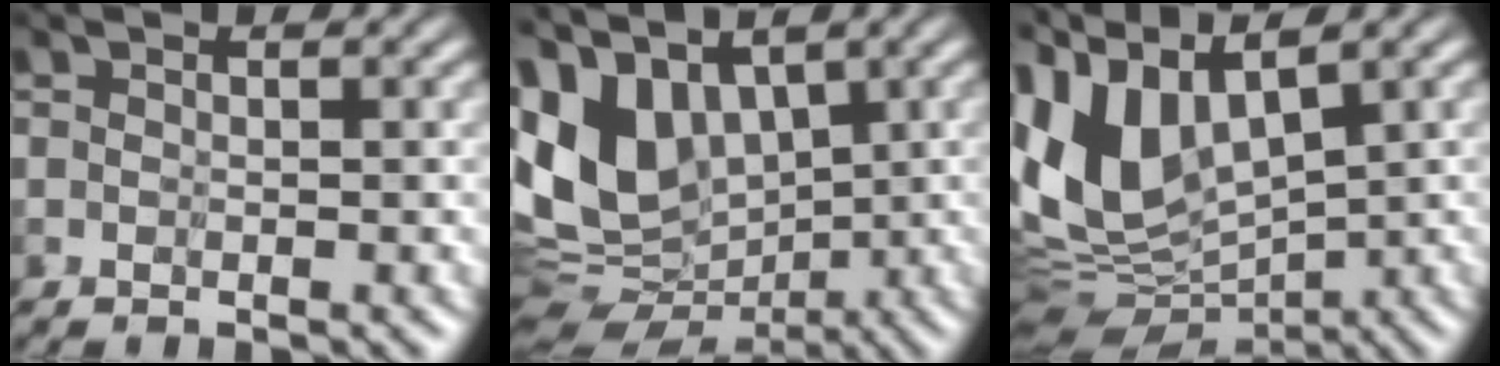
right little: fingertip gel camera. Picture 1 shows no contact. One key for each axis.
{"total": 6.6, "fx": 2.2, "fy": 4.1, "fz": 4.6, "tx": -0.117, "ty": -0.014, "tz": 0.032}
{"total": 7.0, "fx": 3.3, "fy": 3.0, "fz": 5.4, "tx": -0.157, "ty": -0.006, "tz": 0.057}